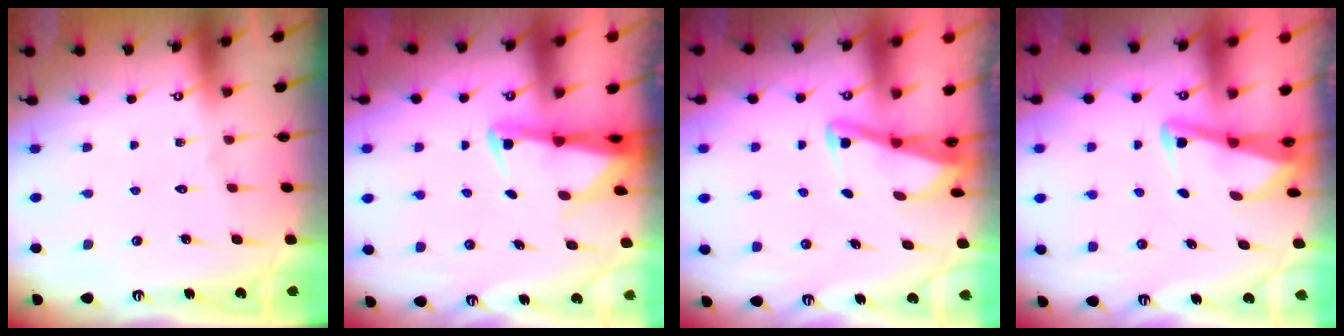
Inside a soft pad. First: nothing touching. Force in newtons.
{"total": 2.6, "press": 2.5, "slide": 0.5}
{"total": 2.9, "press": 2.9, "slide": 0.4}
{"total": 2.8, "press": 2.8, "slide": 0.4}